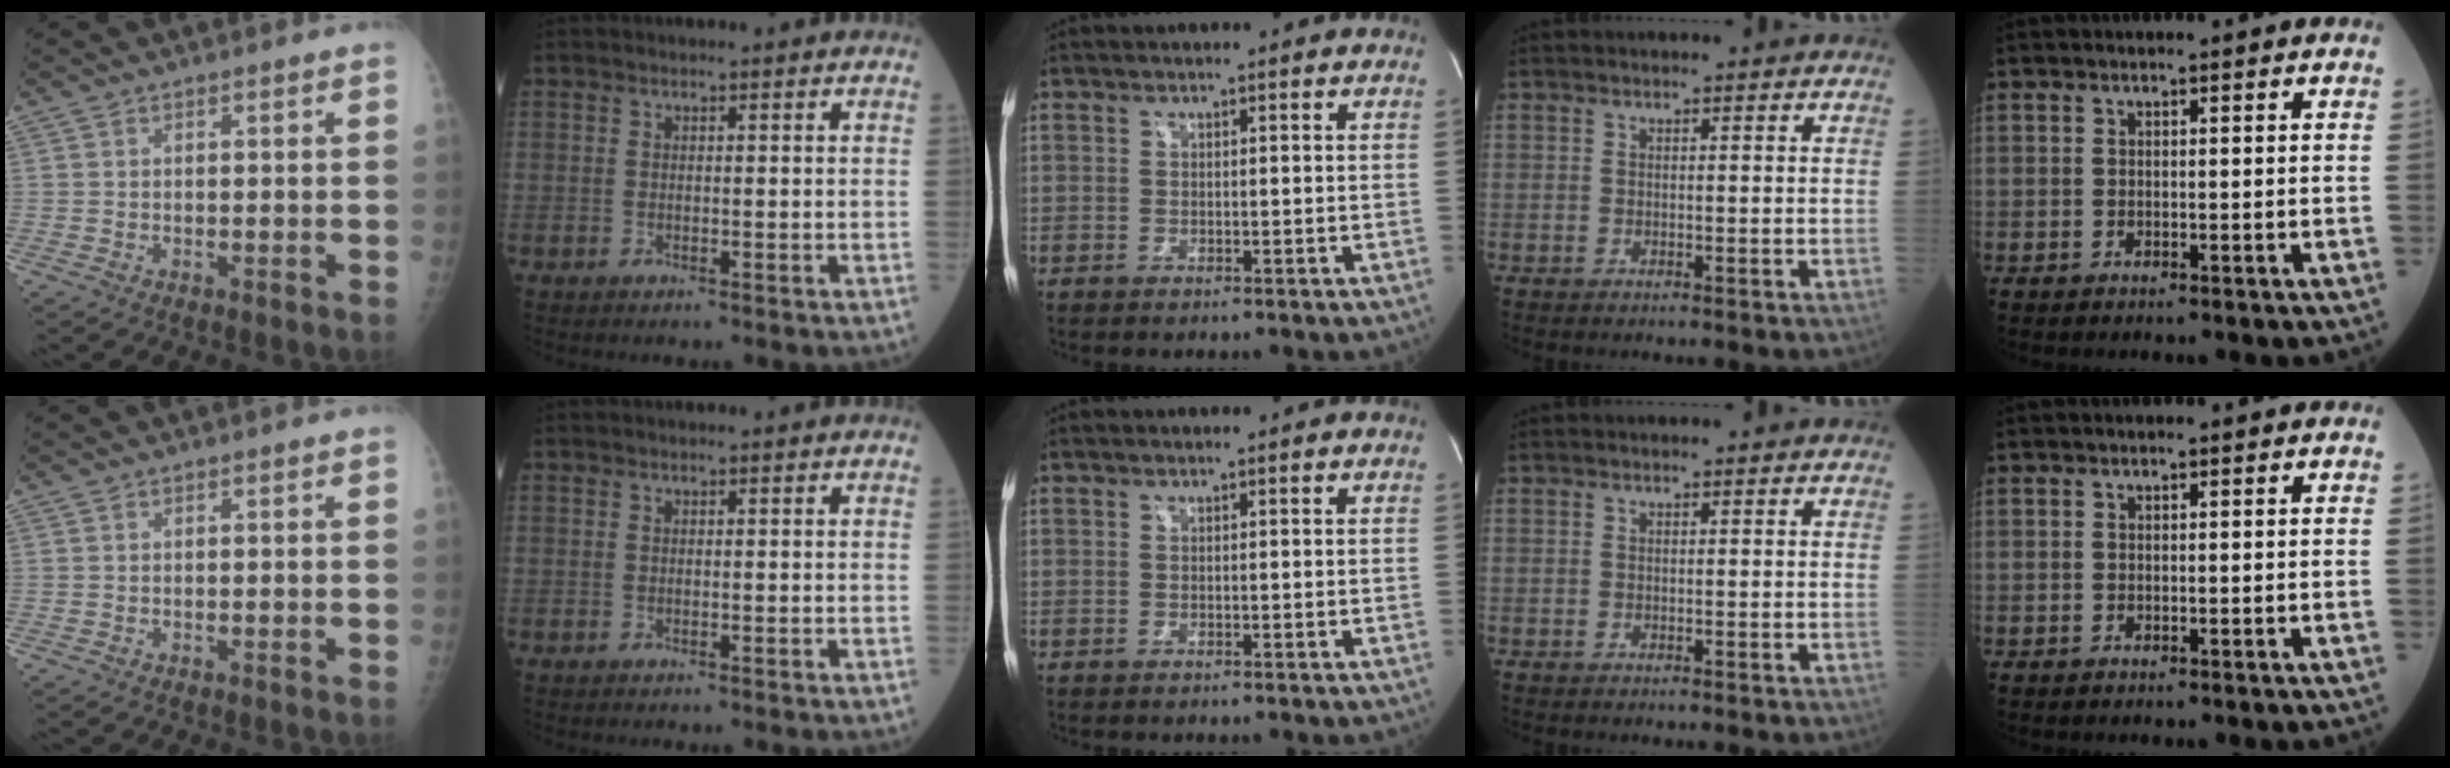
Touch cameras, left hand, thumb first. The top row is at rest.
{}